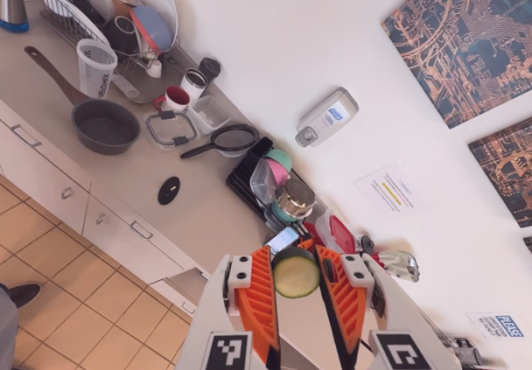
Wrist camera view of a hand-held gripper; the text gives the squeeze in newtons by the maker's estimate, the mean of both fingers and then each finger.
{"total": 8.1, "left": 7.7, "right": 8.5}